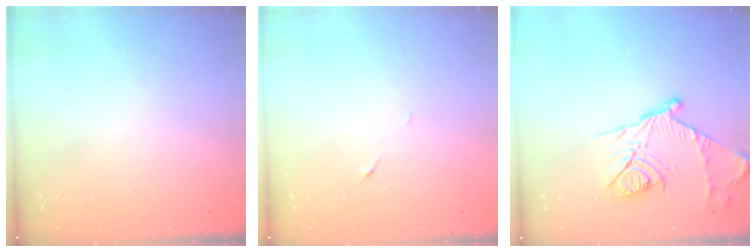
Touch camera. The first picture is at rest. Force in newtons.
{"total": 5.0, "press": 4.8, "slide": 1.4}
{"total": 15.1, "press": 15.0, "slide": 1.3}